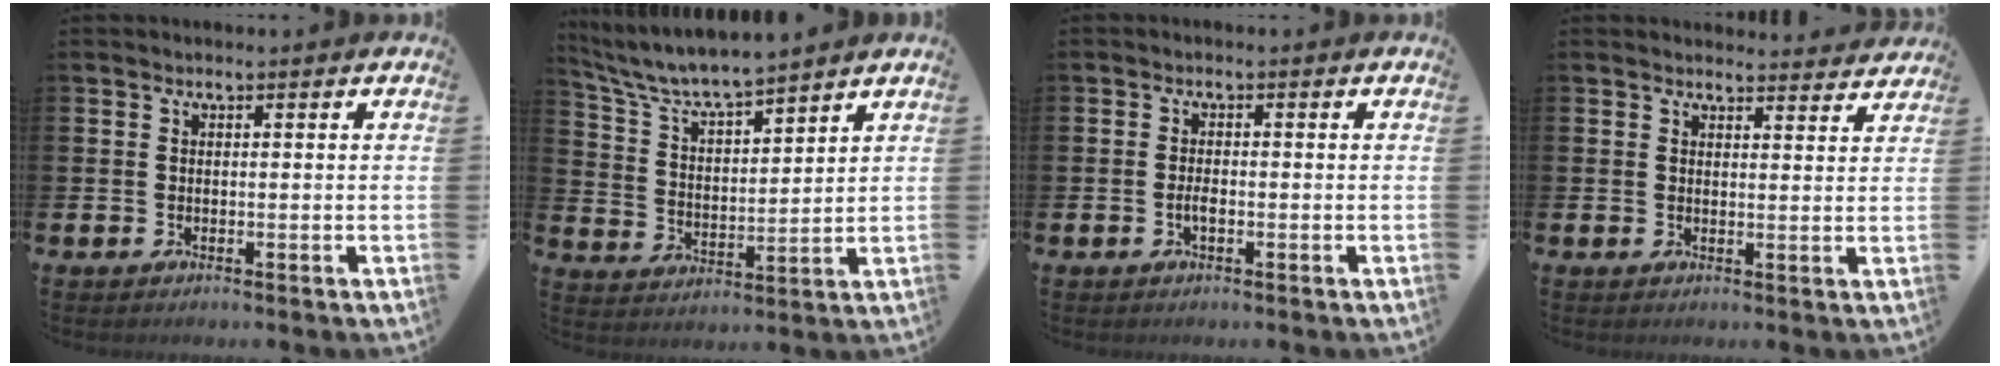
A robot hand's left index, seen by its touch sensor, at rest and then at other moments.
{"total": 6.1, "force": [5.8, 0.4, 1.8], "torque": [-0.066, -0.041, 0.099]}
{"total": 1.6, "force": [-0.5, 0.6, 1.3], "torque": [-0.017, -0.003, -0.013]}
{"total": 2.5, "force": [2.5, 0.3, 0.0], "torque": [0.004, -0.018, 0.042]}